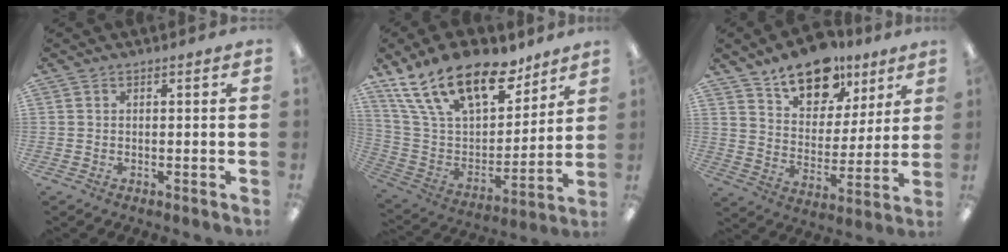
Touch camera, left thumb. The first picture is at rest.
{"total": 23.2, "force": [15.2, 11.0, 13.6], "torque": [-0.240, -0.085, 0.271]}
{"total": 15.0, "force": [11.1, 7.9, 6.3], "torque": [-0.090, -0.066, 0.198]}